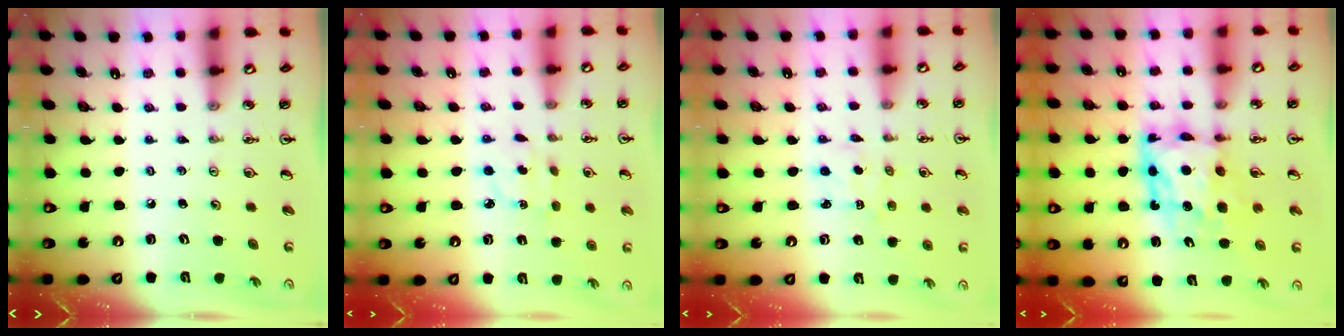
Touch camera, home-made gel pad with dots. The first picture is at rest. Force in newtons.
{"total": 3.0, "press": 2.9, "slide": 0.6}
{"total": 2.1, "press": 2.1, "slide": 0.3}
{"total": 10.0, "press": 9.9, "slide": 1.2}